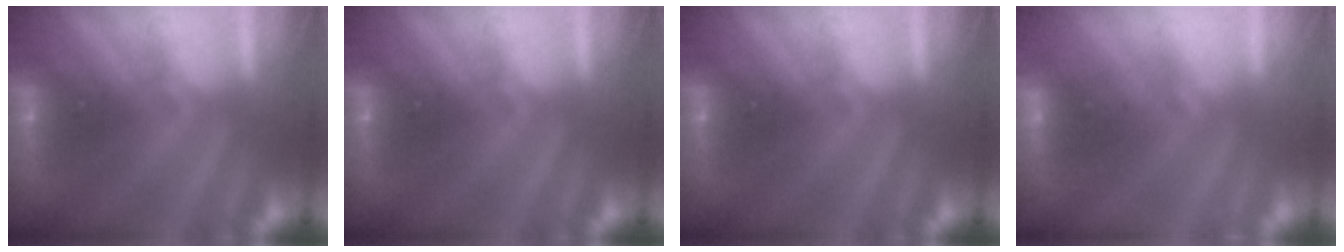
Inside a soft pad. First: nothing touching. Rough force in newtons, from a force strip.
{"total": 0.0}
{"total": 0.0}
{"total": 2.9}